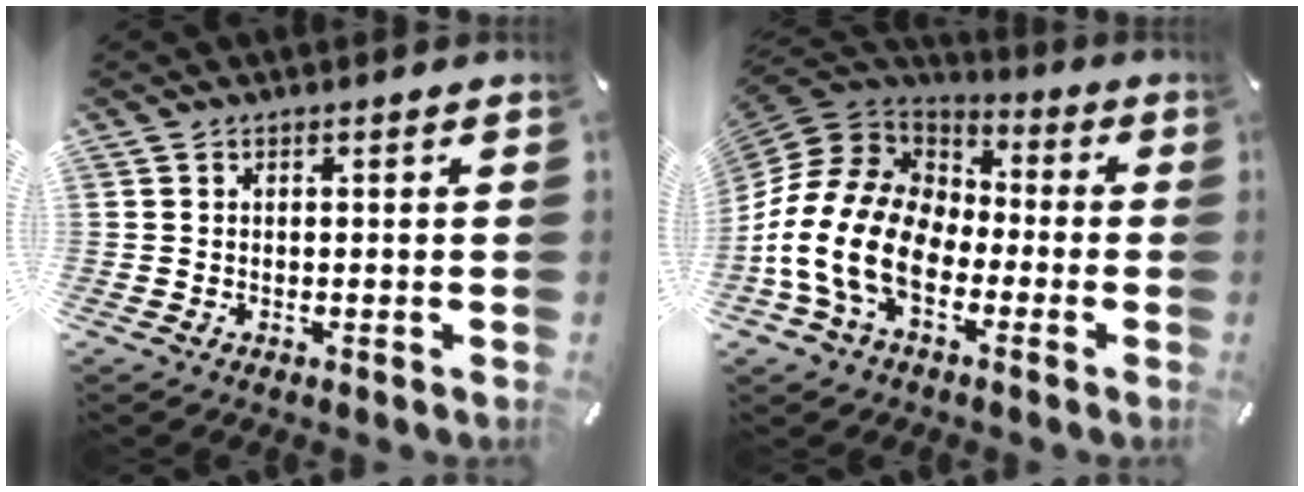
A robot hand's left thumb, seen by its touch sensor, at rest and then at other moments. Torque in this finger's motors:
{"motor_torque": [-0.03, 3.26, 0.74, 0.26, 0.86]}